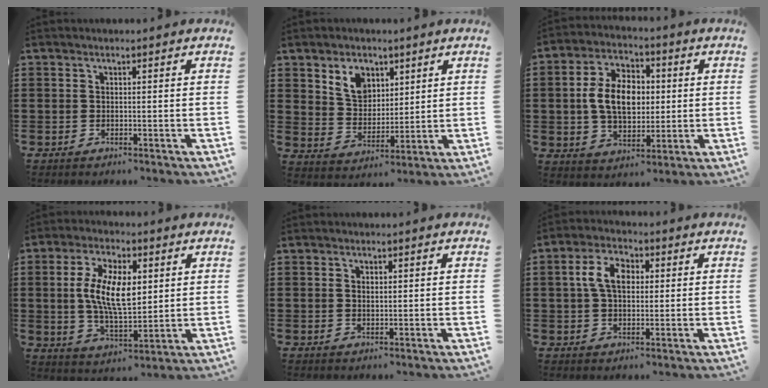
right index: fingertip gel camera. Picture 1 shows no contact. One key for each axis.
{"total": 6.3, "fx": 3.5, "fy": 4.6, "fz": 2.5, "tx": -0.054, "ty": 0.009, "tz": 0.062}
{"total": 9.6, "fx": 0.4, "fy": 6.4, "fz": 7.1, "tx": -0.155, "ty": 0.014, "tz": 0.001}
{"total": 10.5, "fx": 1.7, "fy": 4.7, "fz": 9.2, "tx": -0.190, "ty": 0.011, "tz": 0.027}
{"total": 0.8, "fx": 0.3, "fy": 0.4, "fz": 0.6, "tx": -0.013, "ty": 0.003, "tz": 0.005}
{"total": 6.1, "fx": 1.0, "fy": 3.7, "fz": 4.7, "tx": -0.109, "ty": 0.015, "tz": 0.011}